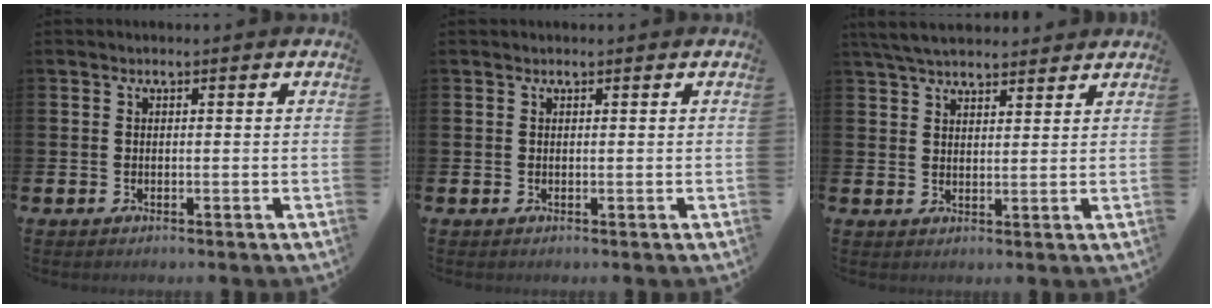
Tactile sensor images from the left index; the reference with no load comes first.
{"total": 0.0}
{"total": 5.2, "force": [4.9, 1.3, 1.4], "torque": [-0.044, -0.010, 0.093]}